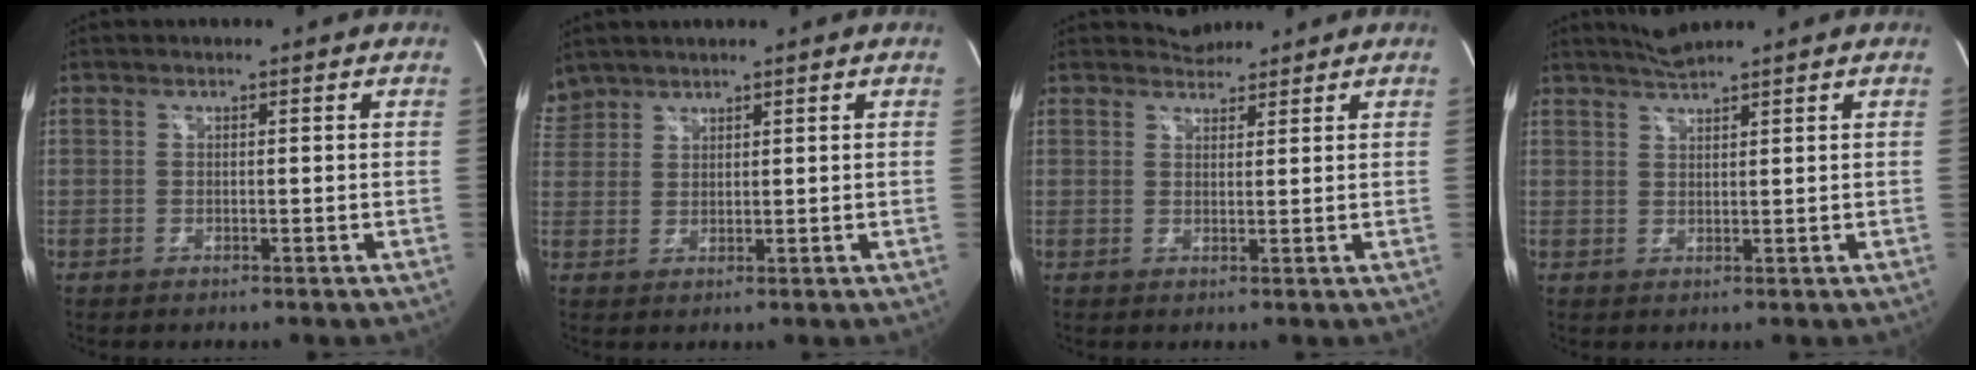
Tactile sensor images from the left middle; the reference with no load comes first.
{"total": 3.5, "force": [3.2, 1.3, -0.1], "torque": [-0.003, 0.018, 0.070]}
{"total": 2.4, "force": [2.3, 0.7, -0.3], "torque": [-0.001, 0.010, 0.039]}
{"total": 2.9, "force": [2.7, -0.5, 0.9], "torque": [-0.022, 0.007, 0.056]}